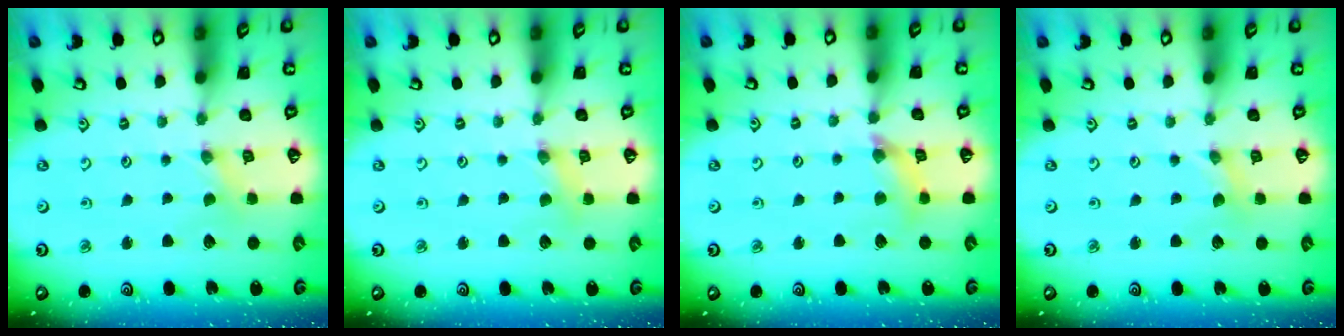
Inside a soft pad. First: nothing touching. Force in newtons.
{"total": 1.6, "press": 1.6, "slide": 0.2}
{"total": 7.1, "press": 7.1, "slide": 0.6}
{"total": 0.0}